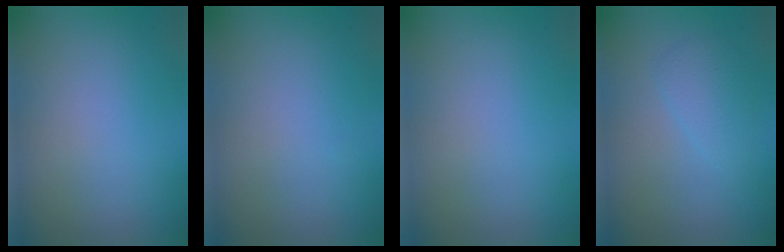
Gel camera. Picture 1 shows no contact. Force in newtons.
{"total": 0.0}
{"total": 0.0}
{"total": 1.7, "press": 1.7, "slide": 0.1}